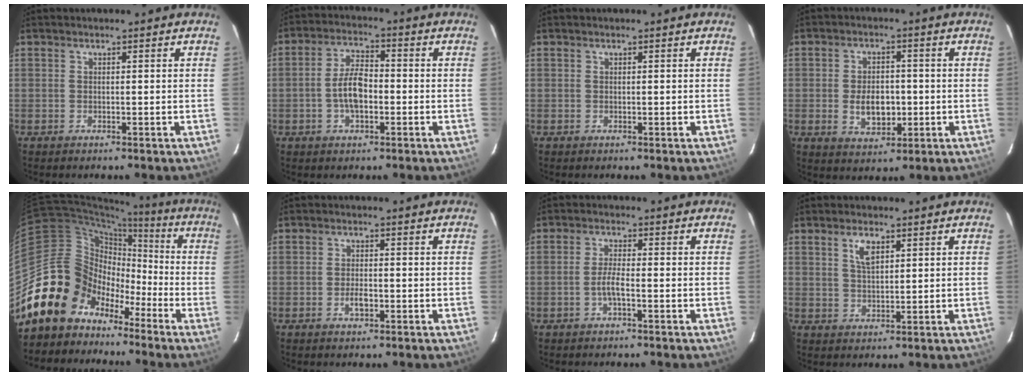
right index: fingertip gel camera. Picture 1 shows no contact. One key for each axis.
{"total": 6.4, "fx": -1.5, "fy": 2.9, "fz": 5.5, "tx": -0.109, "ty": 0.012, "tz": -0.024}
{"total": 0.0}
{"total": 7.1, "fx": -1.1, "fy": 4.4, "fz": 5.5, "tx": -0.104, "ty": 0.002, "tz": -0.009}
{"total": 15.1, "fx": -9.4, "fy": 11.4, "fz": 3.0, "tx": -0.069, "ty": 0.055, "tz": -0.173}
{"total": 2.5, "fx": -1.0, "fy": 1.1, "fz": 2.1, "tx": -0.041, "ty": 0.002, "tz": -0.017}
{"total": 2.7, "fx": -1.2, "fy": 0.2, "fz": 2.5, "tx": -0.052, "ty": 0.004, "tz": -0.024}
{"total": 3.9, "fx": 2.0, "fy": 1.7, "fz": 2.9, "tx": -0.053, "ty": 0.004, "tz": 0.039}